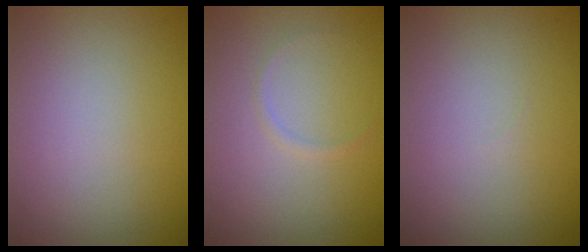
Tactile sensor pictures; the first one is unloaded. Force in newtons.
{"total": 0.5, "press": 0.5, "slide": 0.1}
{"total": 0.0}